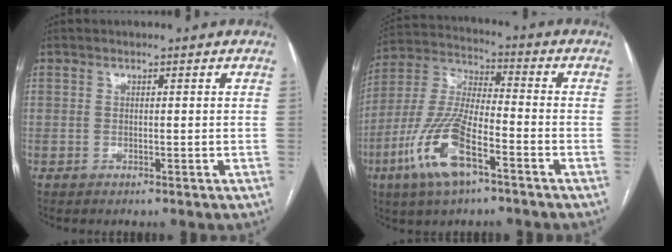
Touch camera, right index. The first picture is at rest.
{"total": 14.0, "force": [-6.5, 3.7, 11.8], "torque": [-0.260, -0.008, -0.122]}